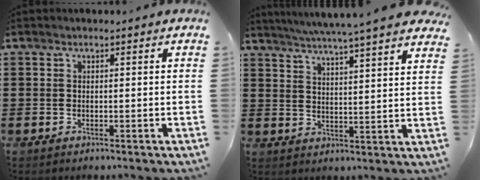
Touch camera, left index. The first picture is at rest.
{"total": 5.1, "force": [4.7, -0.8, 1.8], "torque": [-0.053, -0.029, 0.078]}